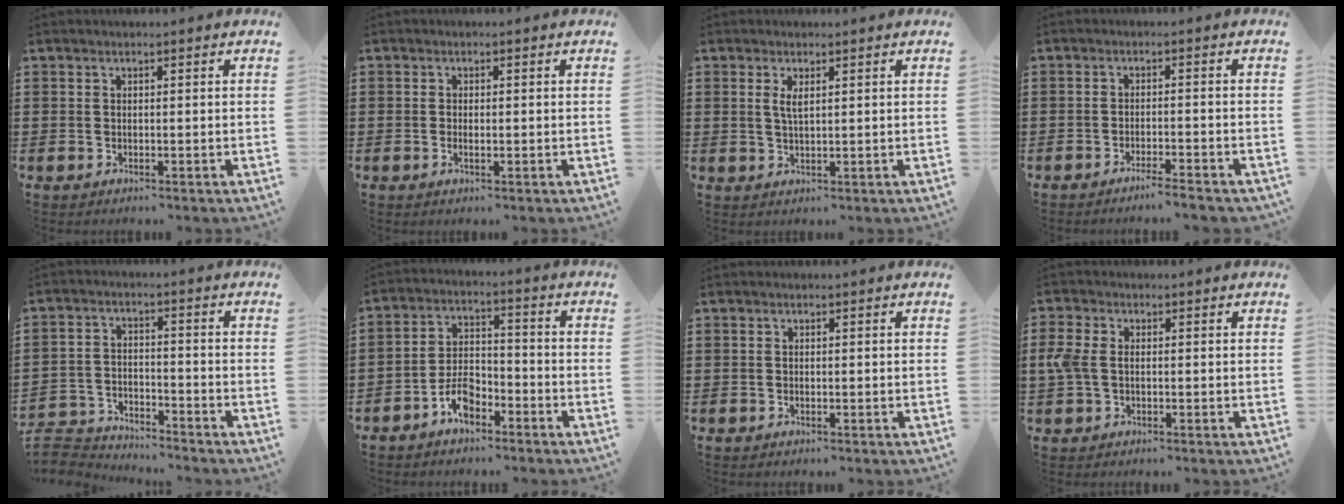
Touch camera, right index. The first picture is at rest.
{"total": 1.3, "force": [-0.1, 0.6, 1.1], "torque": [-0.021, 0.002, -0.003]}
{"total": 2.1, "force": [0.8, 0.6, 1.9], "torque": [-0.039, 0.003, 0.013]}
{"total": 2.8, "force": [-2.4, -0.3, 1.2], "torque": [-0.021, -0.003, -0.046]}
{"total": 4.4, "force": [-4.4, 0.7, 0.0], "torque": [-0.021, 0.000, -0.096]}
{"total": 5.9, "force": [-3.7, 2.9, 3.5], "torque": [-0.079, 0.008, -0.074]}
{"total": 0.0}
{"total": 3.5, "force": [0.0, 2.2, 2.7], "torque": [-0.085, -0.004, -0.010]}